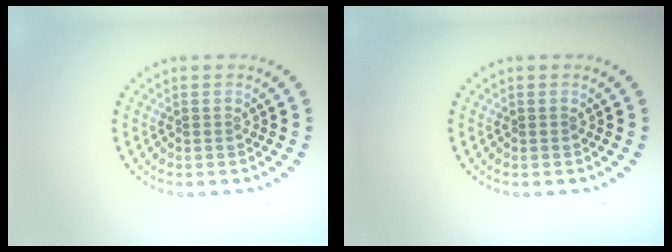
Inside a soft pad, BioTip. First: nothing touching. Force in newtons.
{"total": 0.0}